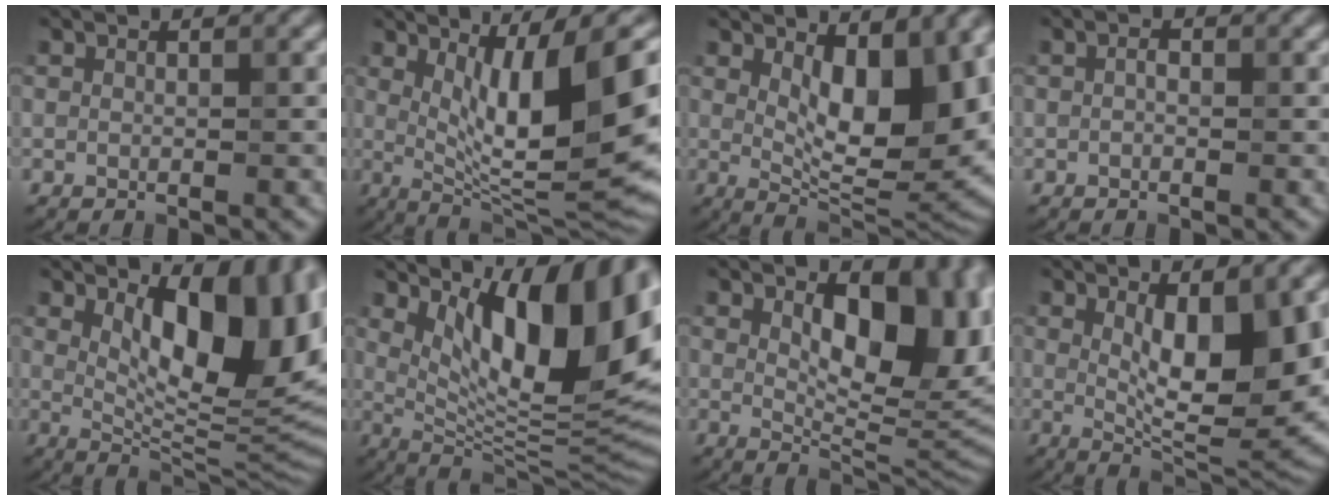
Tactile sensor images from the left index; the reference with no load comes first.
{"total": 12.3, "force": [1.8, 3.2, 11.8], "torque": [-0.175, -0.007, 0.035]}
{"total": 10.8, "force": [2.4, 4.5, 9.5], "torque": [-0.126, -0.006, 0.039]}
{"total": 0.7, "force": [-0.1, 0.4, 0.5], "torque": [-0.009, 0.001, -0.003]}
{"total": 13.0, "force": [4.0, 5.4, 11.2], "torque": [-0.136, -0.005, 0.064]}
{"total": 14.0, "force": [5.4, 4.8, 12.1], "torque": [-0.152, -0.009, 0.092]}
{"total": 11.2, "force": [2.8, 5.0, 9.7], "torque": [-0.117, -0.001, 0.046]}
{"total": 11.0, "force": [1.7, 3.7, 10.3], "torque": [-0.145, -0.009, 0.032]}